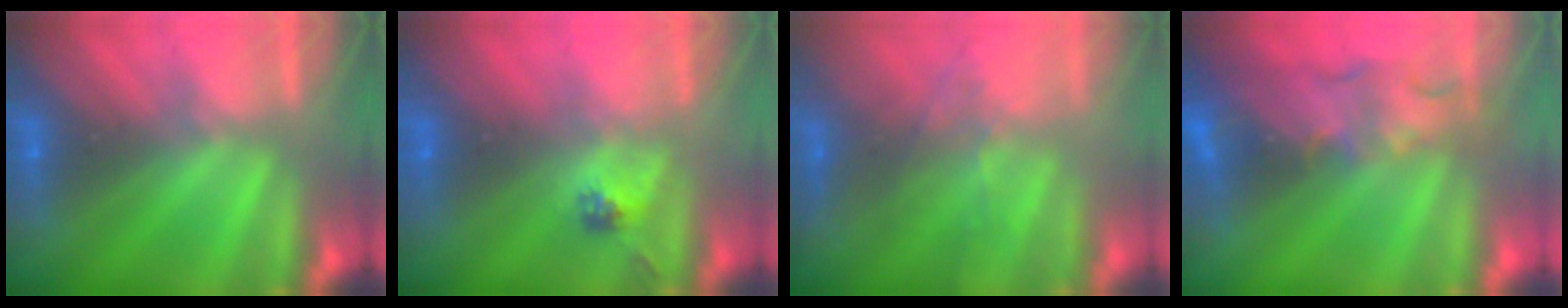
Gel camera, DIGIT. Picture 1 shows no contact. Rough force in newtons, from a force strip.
{"total": 2.3}
{"total": 9.6}
{"total": 3.8}